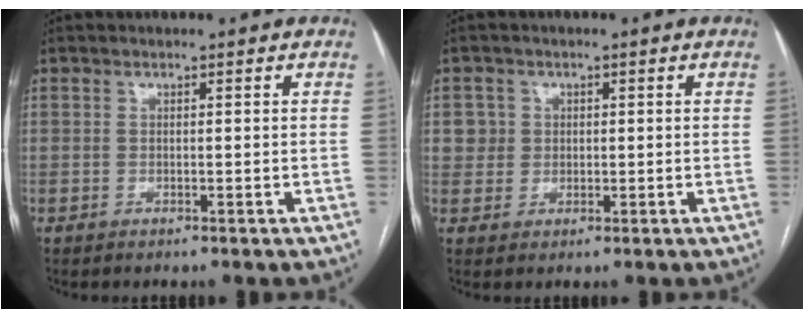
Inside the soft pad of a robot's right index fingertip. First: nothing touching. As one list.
[{"total": 2.9, "force": [0.7, 2.8, -0.1], "torque": [0.016, 0.007, 0.010]}]